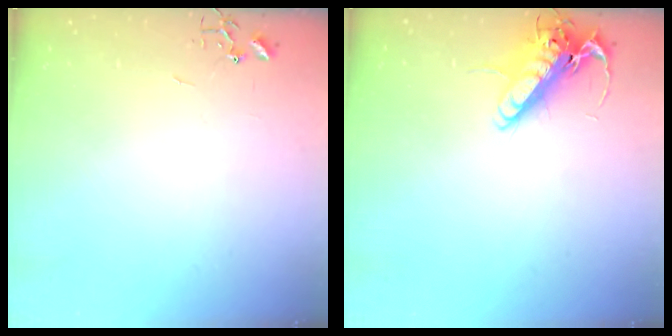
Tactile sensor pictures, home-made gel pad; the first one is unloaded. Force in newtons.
{"total": 13.8, "press": 13.6, "slide": 2.3}